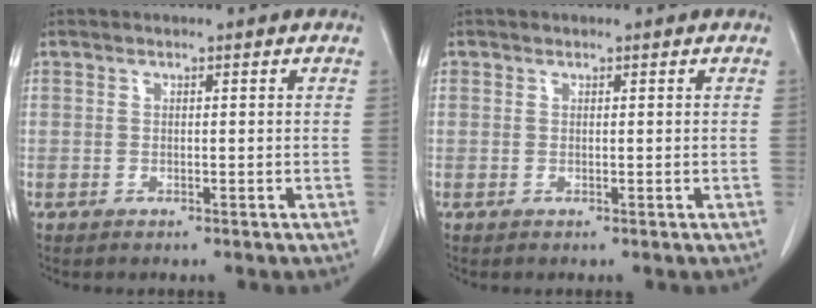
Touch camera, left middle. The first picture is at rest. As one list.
[{"total": 0.0}]